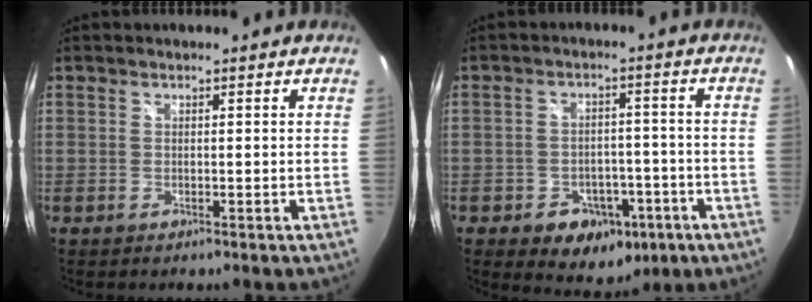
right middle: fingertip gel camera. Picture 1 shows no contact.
{"total": 11.3, "force": [-5.4, 8.2, 5.6], "torque": [-0.104, 0.013, -0.053]}